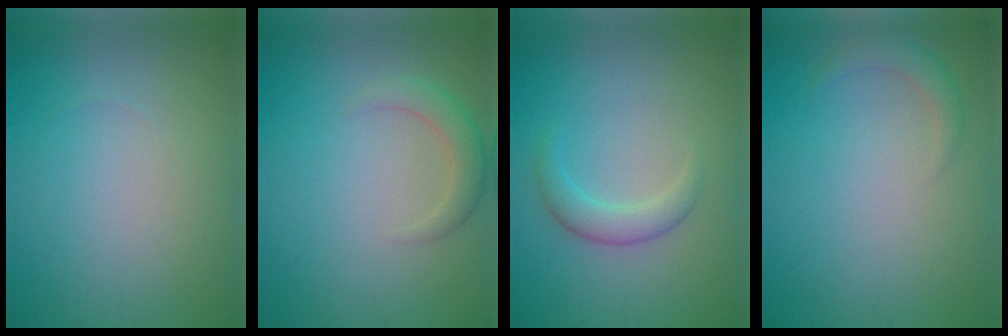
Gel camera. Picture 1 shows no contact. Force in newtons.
{"total": 2.4, "press": 2.4, "slide": 0.2}
{"total": 2.4, "press": 2.4, "slide": 0.1}
{"total": 1.8, "press": 1.8, "slide": 0.3}